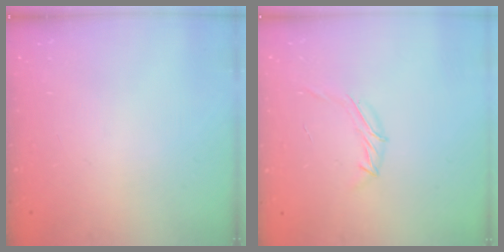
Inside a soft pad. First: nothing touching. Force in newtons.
{"total": 6.4, "press": 6.3, "slide": 1.4}